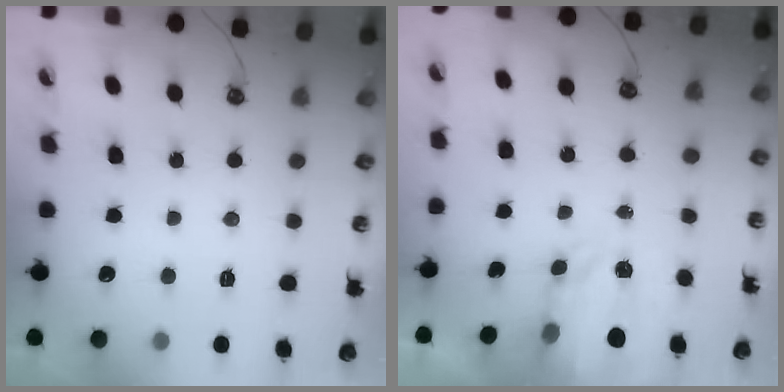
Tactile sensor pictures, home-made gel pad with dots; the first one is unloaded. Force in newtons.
{"total": 3.6, "press": 3.6, "slide": 0.5}